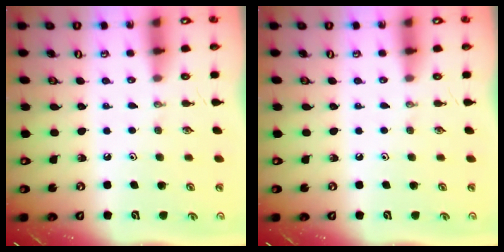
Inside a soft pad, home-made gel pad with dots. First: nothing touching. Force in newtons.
{"total": 0.0}